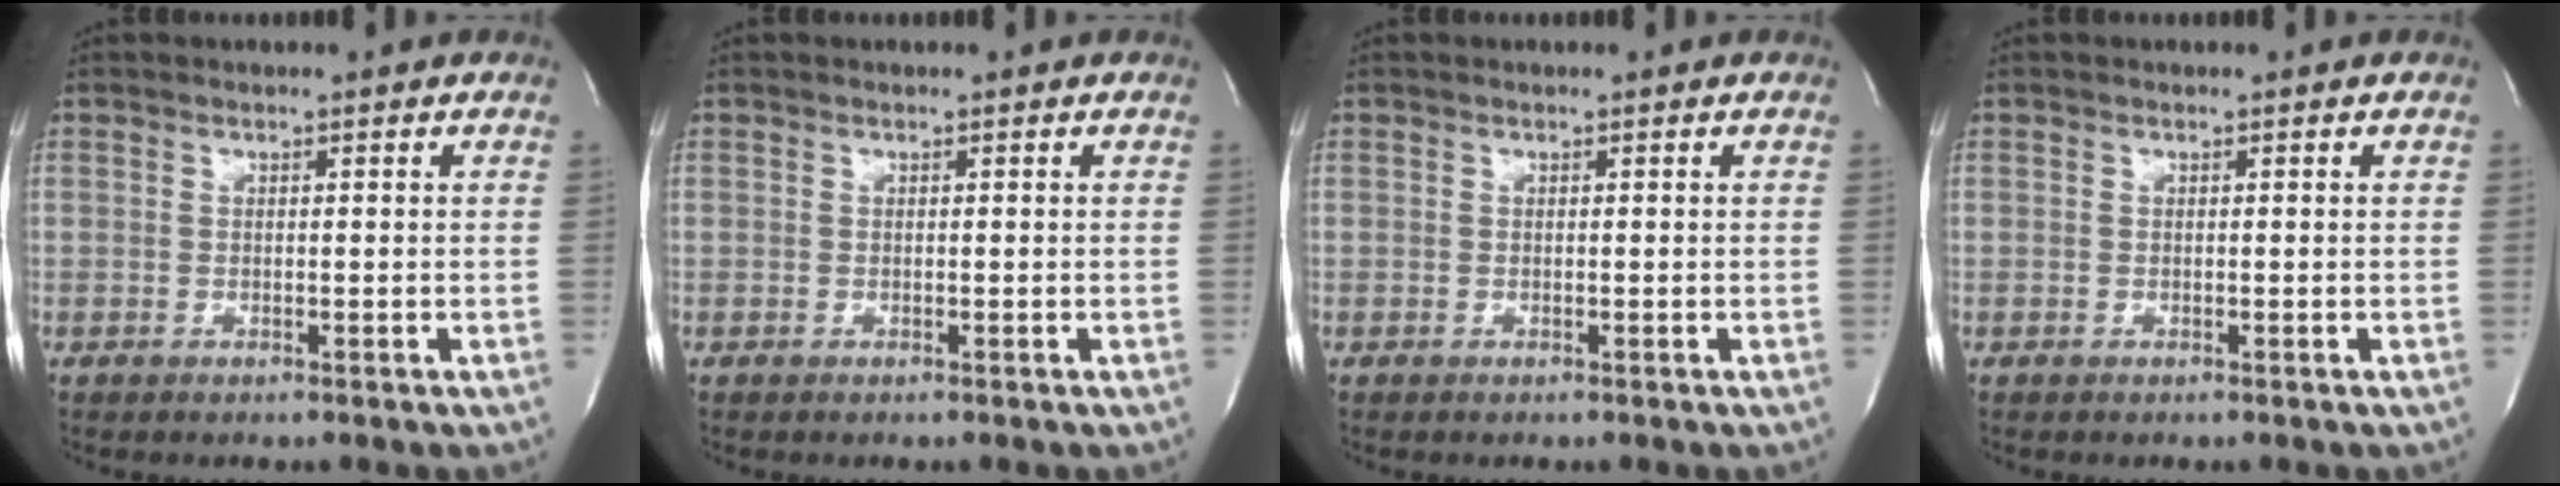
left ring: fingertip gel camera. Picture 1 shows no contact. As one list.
[{"total": 0.0}, {"total": 0.0}, {"total": 0.0}]